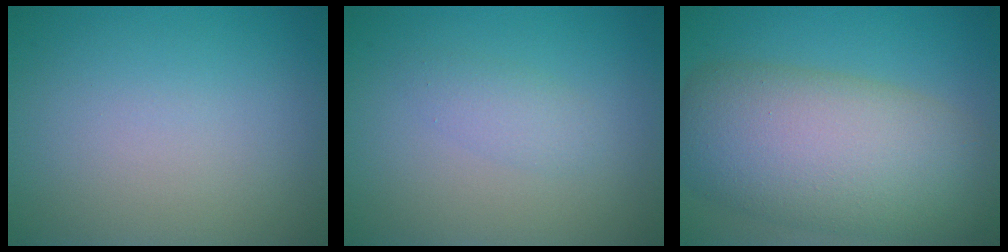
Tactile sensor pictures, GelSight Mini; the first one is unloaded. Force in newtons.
{"total": 1.5, "press": 1.5, "slide": 0.1}
{"total": 11.2, "press": 11.2, "slide": 0.6}